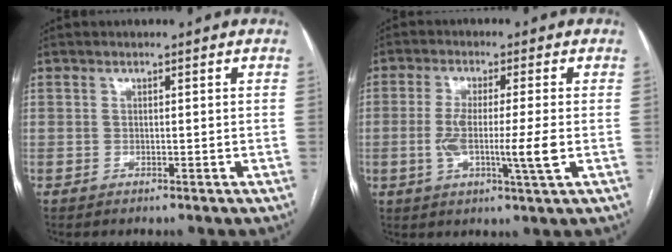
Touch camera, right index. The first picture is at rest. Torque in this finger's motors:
{"motor_torque": [1.40, -0.05, 0.59, 0.15]}